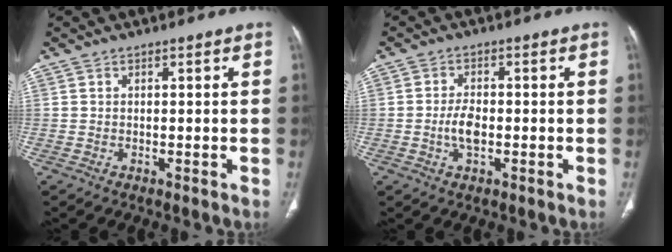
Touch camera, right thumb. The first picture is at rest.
{"total": 4.1, "force": [-0.8, 2.0, 3.4], "torque": [-0.065, 0.006, -0.016]}